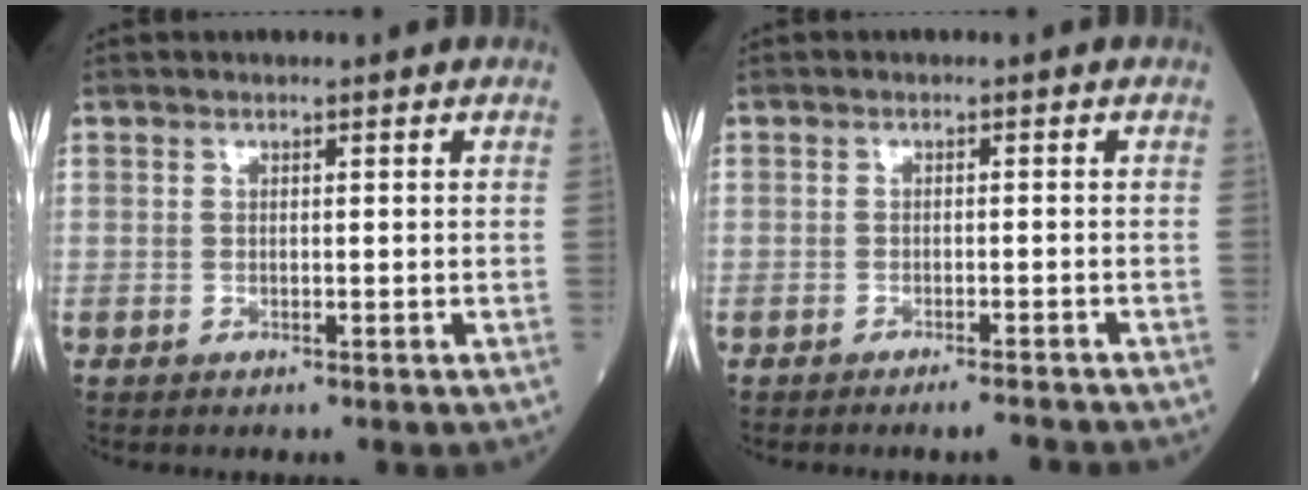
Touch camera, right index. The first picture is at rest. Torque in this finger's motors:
{"motor_torque": [-0.15, -0.09, -0.07, -0.03]}